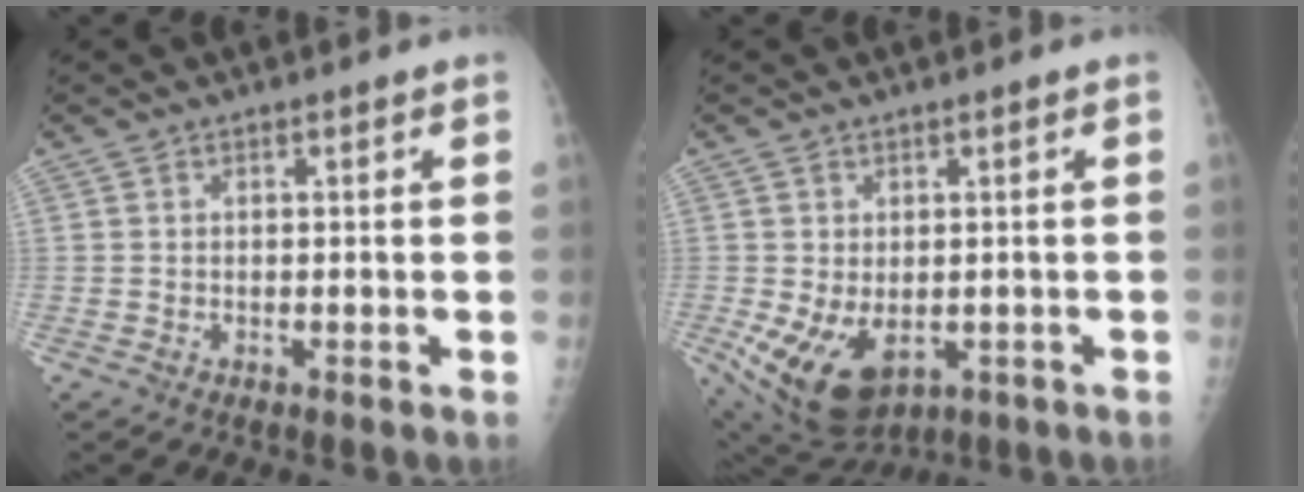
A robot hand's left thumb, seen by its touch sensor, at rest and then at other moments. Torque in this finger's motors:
{"motor_torque": [-0.67, 1.04, 1.09, 0.17, 0.06]}